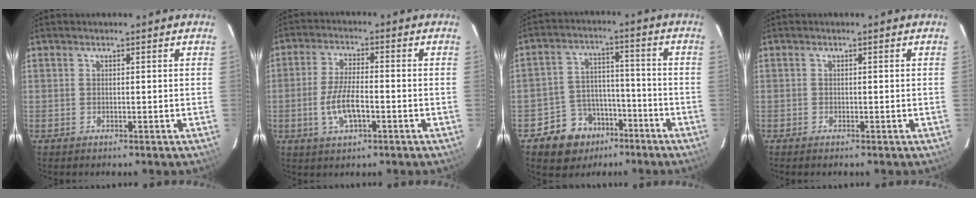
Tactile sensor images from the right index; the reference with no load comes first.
{"total": 7.5, "force": [-2.4, 2.7, 6.6], "torque": [-0.134, -0.004, -0.044]}
{"total": 9.7, "force": [-6.1, 7.3, 2.0], "torque": [-0.052, 0.033, -0.083]}
{"total": 0.8, "force": [-0.7, 0.4, 0.2], "torque": [-0.006, -0.002, -0.014]}